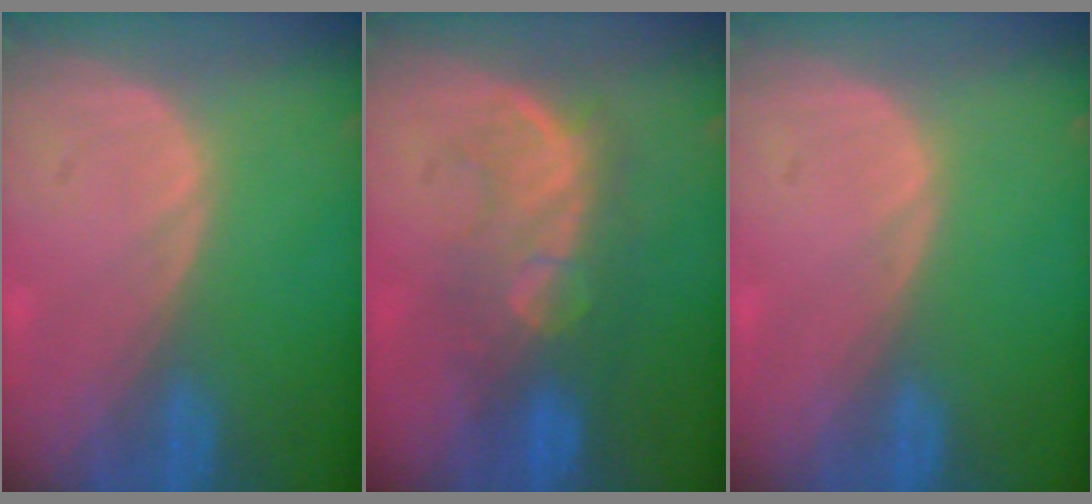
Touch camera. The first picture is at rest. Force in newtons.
{"total": 8.4, "press": 8.0, "slide": 2.5}
{"total": 0.0}